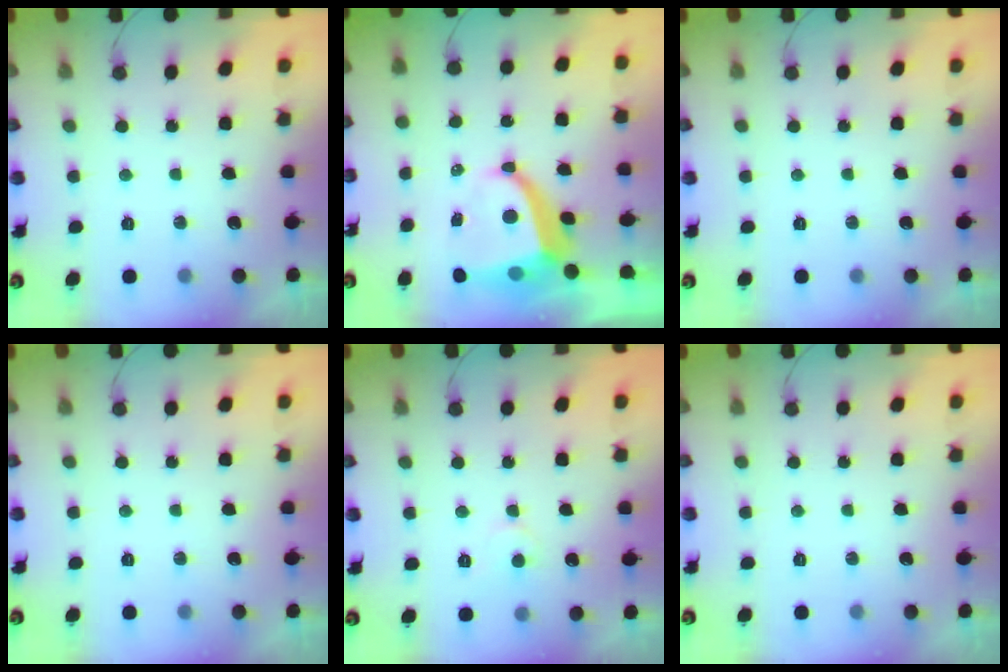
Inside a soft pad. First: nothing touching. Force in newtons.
{"total": 7.8, "press": 7.7, "slide": 1.0}
{"total": 0.0}
{"total": 0.0}
{"total": 4.2, "press": 4.2, "slide": 0.4}
{"total": 0.0}